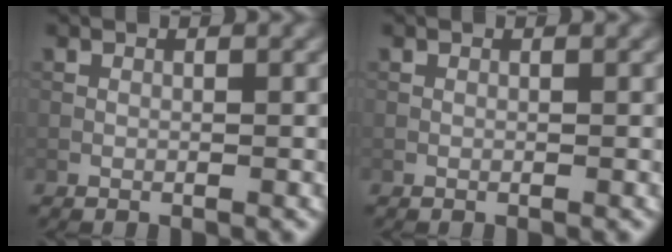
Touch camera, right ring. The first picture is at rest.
{"total": 0.0}